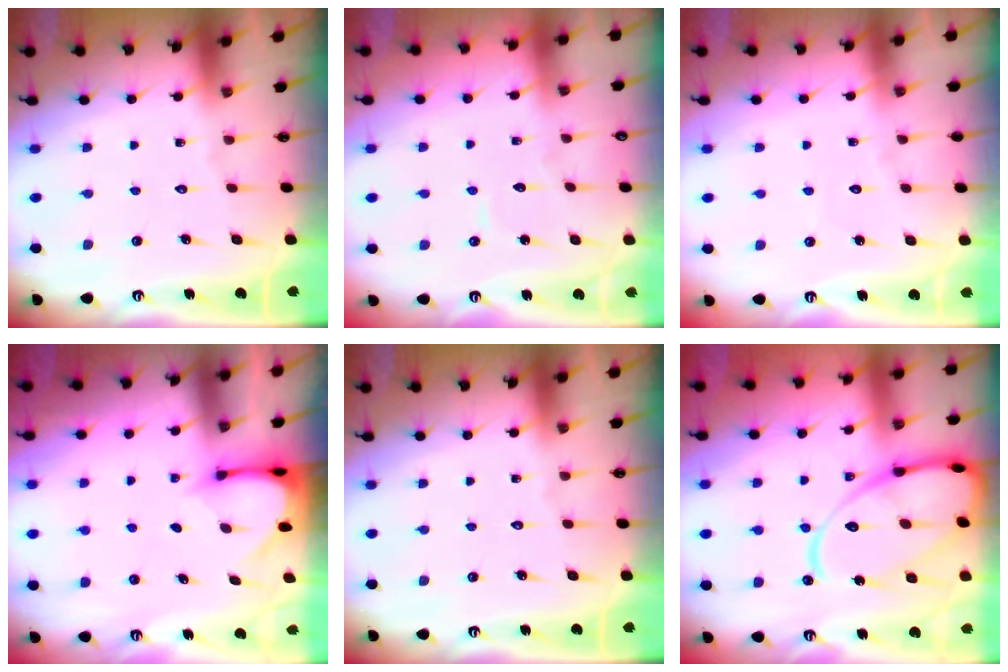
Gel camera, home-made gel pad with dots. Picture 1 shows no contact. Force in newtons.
{"total": 4.0, "press": 4.0, "slide": 0.2}
{"total": 2.3, "press": 2.3, "slide": 0.2}
{"total": 3.0, "press": 3.0, "slide": 0.3}
{"total": 0.0}
{"total": 18.5, "press": 18.4, "slide": 1.9}